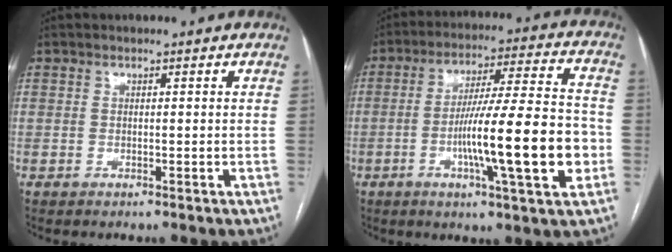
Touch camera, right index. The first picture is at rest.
{"total": 17.1, "force": [-4.1, 0.8, 16.6], "torque": [-0.271, 0.001, -0.065]}